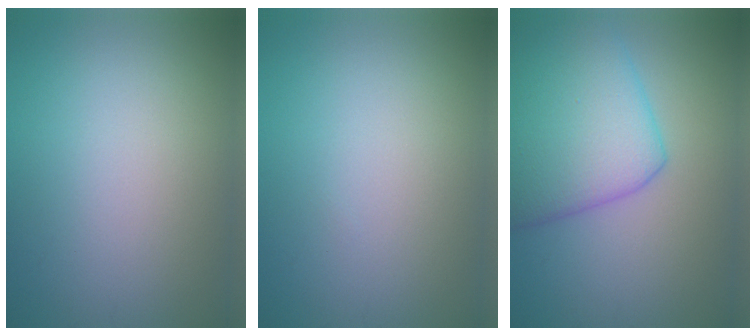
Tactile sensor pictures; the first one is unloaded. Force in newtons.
{"total": 0.0}
{"total": 8.1, "press": 8.0, "slide": 0.5}